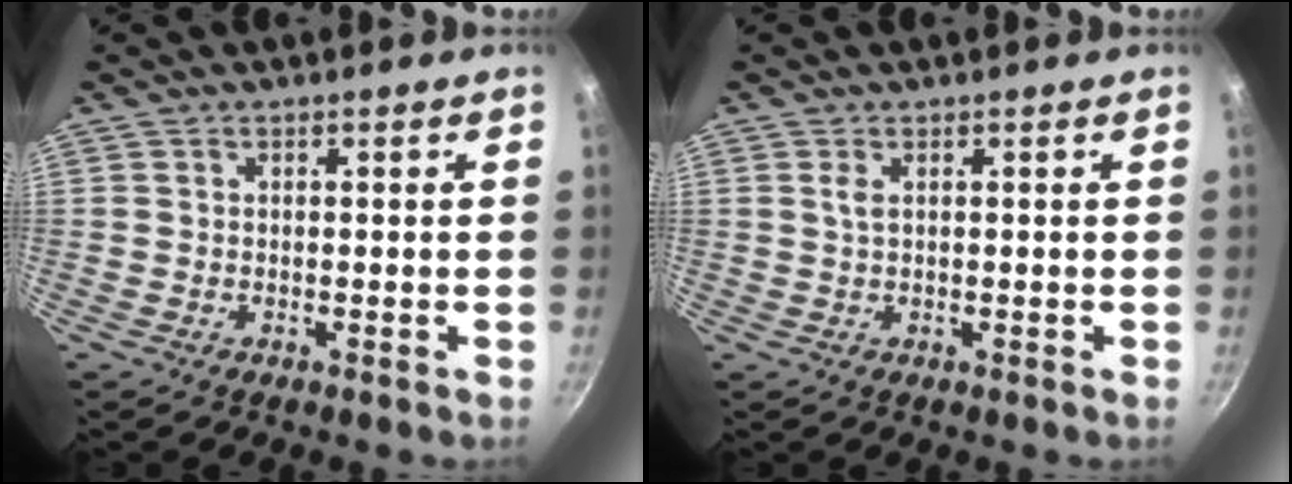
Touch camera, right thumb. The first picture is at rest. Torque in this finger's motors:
{"motor_torque": [0.87, 0.28, 0.60, -0.16, -0.02]}